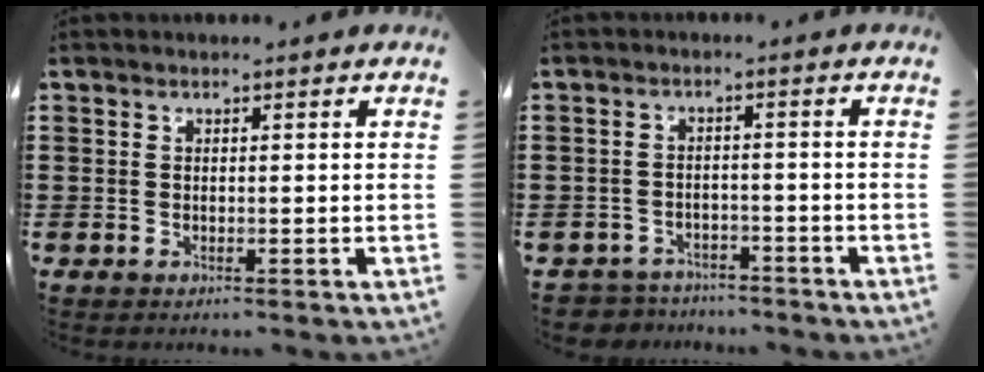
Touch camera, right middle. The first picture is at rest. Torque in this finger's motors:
{"motor_torque": [0.15, 0.17, 0.00, 0.04]}